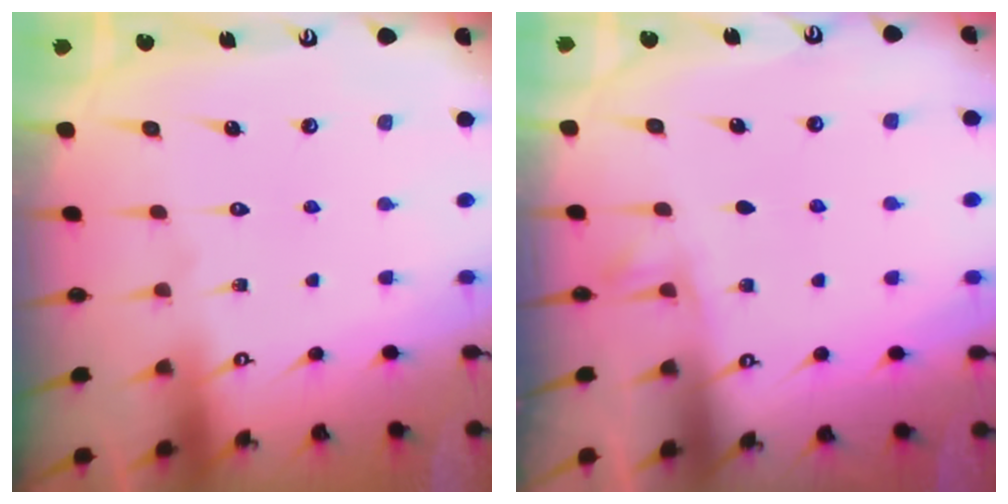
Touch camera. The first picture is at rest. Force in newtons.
{"total": 2.4, "press": 2.4, "slide": 0.5}